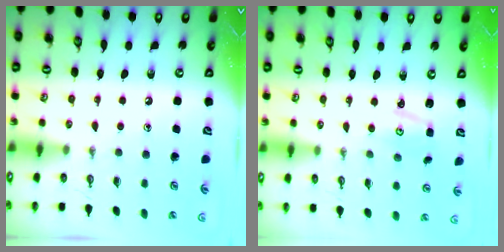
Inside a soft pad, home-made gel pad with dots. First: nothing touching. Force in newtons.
{"total": 2.3, "press": 2.3, "slide": 0.3}